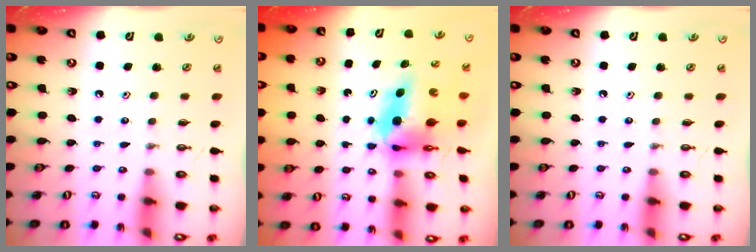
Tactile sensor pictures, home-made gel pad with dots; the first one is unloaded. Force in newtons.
{"total": 7.1, "press": 7.0, "slide": 0.9}
{"total": 0.0}